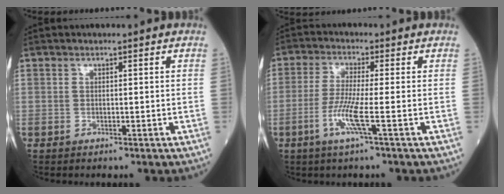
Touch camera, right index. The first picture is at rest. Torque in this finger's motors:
{"motor_torque": [0.07, -0.21, 0.08, 0.08]}